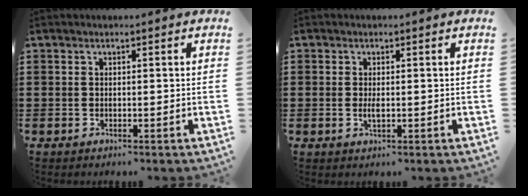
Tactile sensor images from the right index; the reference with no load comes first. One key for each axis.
{"total": 1.6, "fx": -0.2, "fy": 0.6, "fz": 1.4, "tx": -0.035, "ty": -0.004, "tz": -0.006}